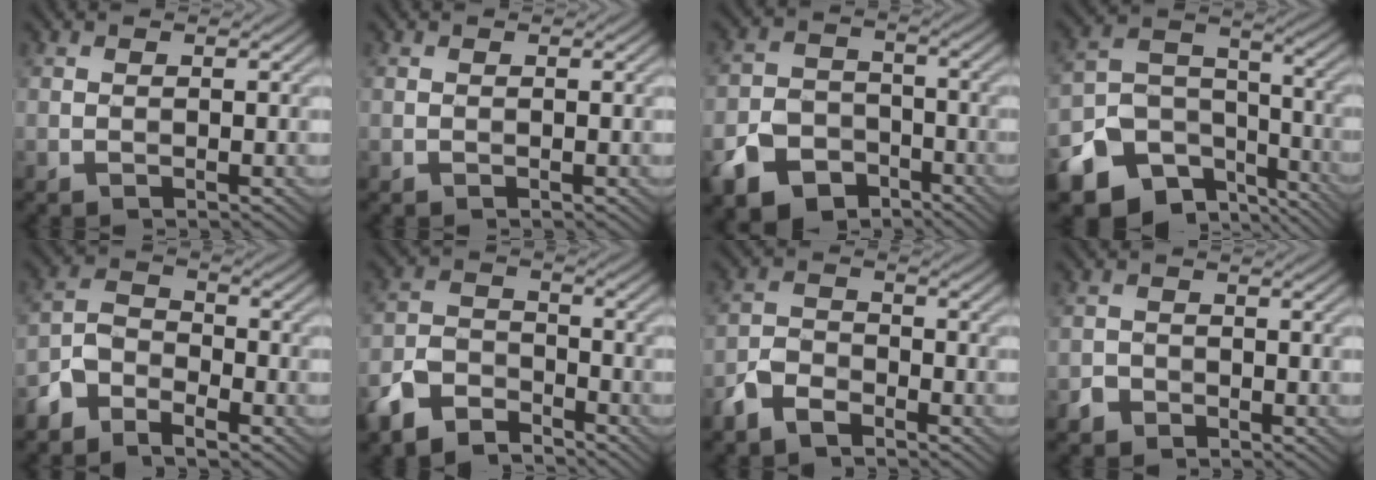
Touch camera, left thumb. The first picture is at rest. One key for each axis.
{"total": 0.0}
{"total": 8.9, "fx": -5.6, "fy": 5.9, "fz": 3.6, "tx": -0.081, "ty": -0.021, "tz": -0.105}
{"total": 14.1, "fx": -9.1, "fy": 9.2, "fz": 5.5, "tx": -0.140, "ty": -0.043, "tz": -0.138}
{"total": 5.4, "fx": -4.0, "fy": 2.7, "fz": 2.4, "tx": -0.046, "ty": 0.002, "tz": -0.093}
{"total": 7.8, "fx": -6.1, "fy": 3.8, "fz": 3.1, "tx": -0.069, "ty": -0.008, "tz": -0.136}
{"total": 4.7, "fx": -3.6, "fy": 2.3, "fz": 2.1, "tx": -0.045, "ty": -0.005, "tz": -0.083}
{"total": 1.8, "fx": -1.3, "fy": 1.3, "fz": 0.4, "tx": -0.006, "ty": 0.001, "tz": -0.028}